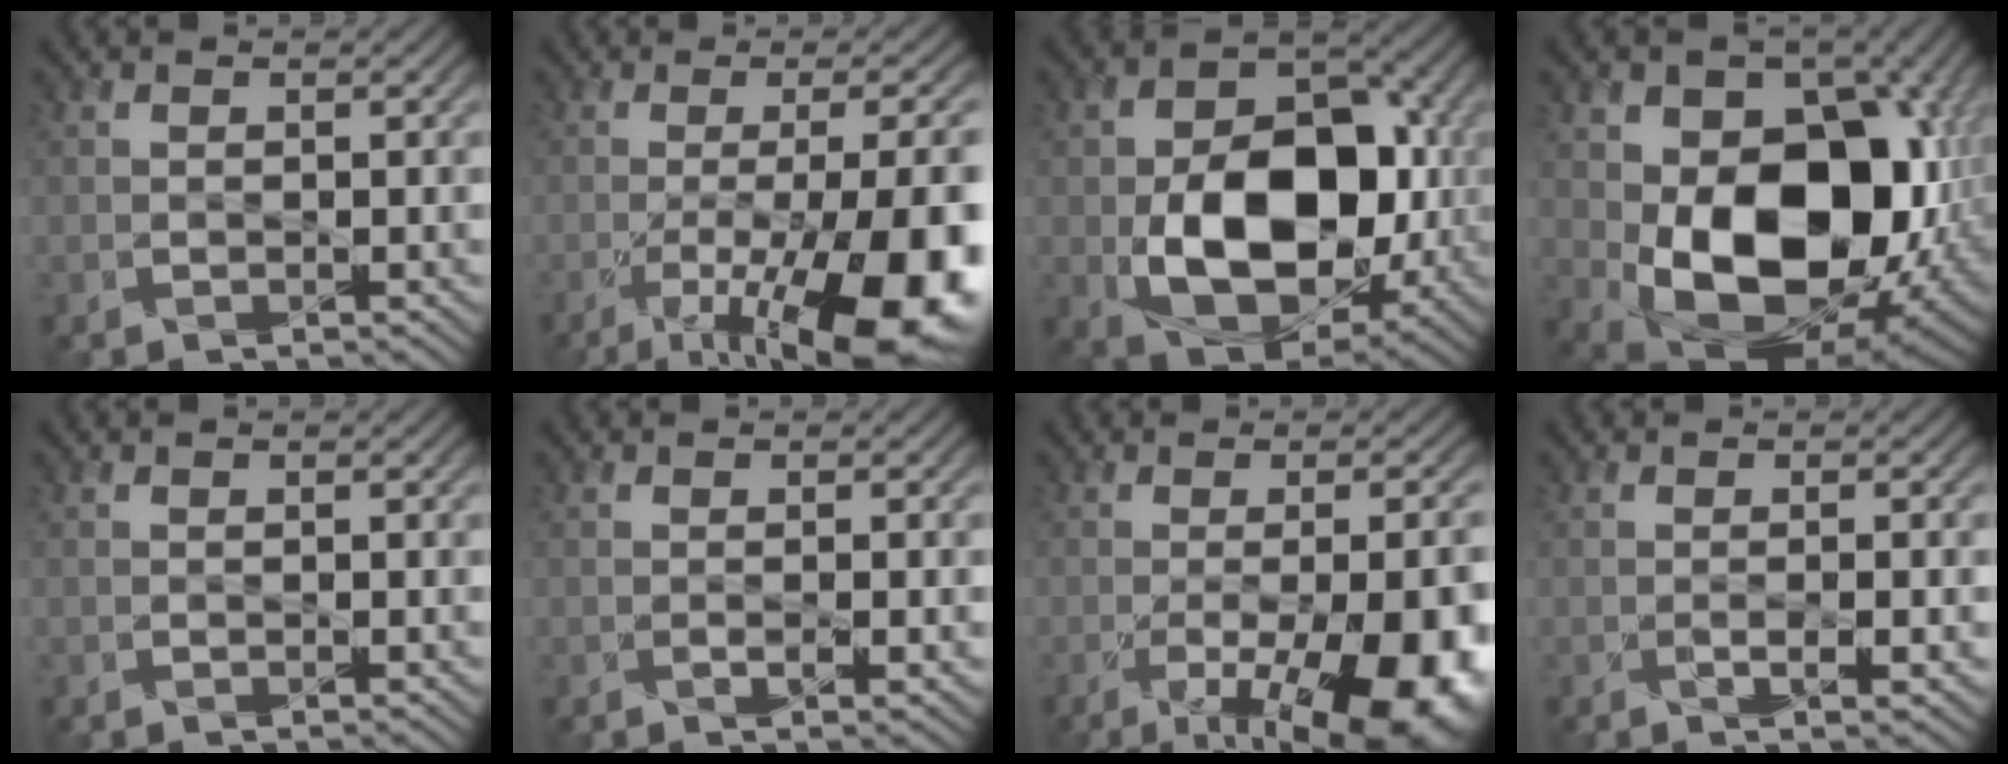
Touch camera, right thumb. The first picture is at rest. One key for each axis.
{"total": 17.4, "fx": -6.5, "fy": 5.1, "fz": 15.3, "tx": -0.210, "ty": -0.014, "tz": -0.091}
{"total": 14.7, "fx": -2.3, "fy": 9.9, "fz": 10.6, "tx": -0.165, "ty": -0.016, "tz": -0.037}
{"total": 17.8, "fx": -1.1, "fy": 12.3, "fz": 12.8, "tx": -0.194, "ty": -0.050, "tz": -0.002}
{"total": 0.0}
{"total": 1.1, "fx": -0.3, "fy": 0.0, "fz": 1.1, "tx": -0.019, "ty": -0.001, "tz": -0.006}
{"total": 14.9, "fx": -5.5, "fy": 5.3, "fz": 12.8, "tx": -0.158, "ty": -0.036, "tz": -0.056}
{"total": 1.8, "fx": -0.5, "fy": 0.2, "fz": 1.7, "tx": -0.030, "ty": -0.002, "tz": -0.009}